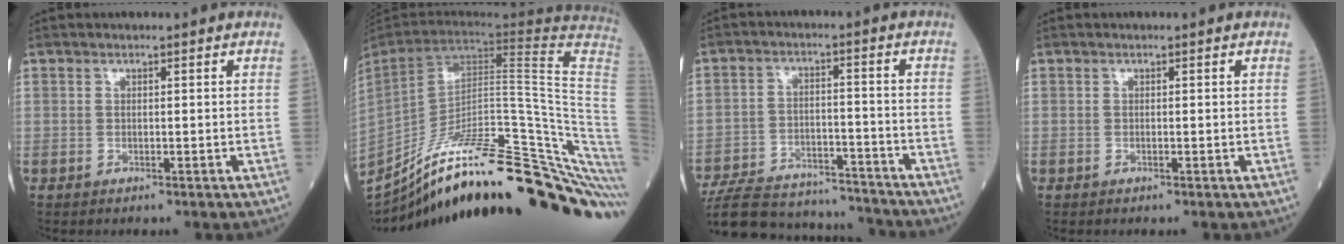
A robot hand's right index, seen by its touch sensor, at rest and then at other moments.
{"total": 38.8, "force": [-29.3, 4.4, 25.0], "torque": [-0.282, -0.044, -0.409]}
{"total": 19.2, "force": [-18.0, 4.3, 5.2], "torque": [-0.123, 0.001, -0.267]}
{"total": 0.0}